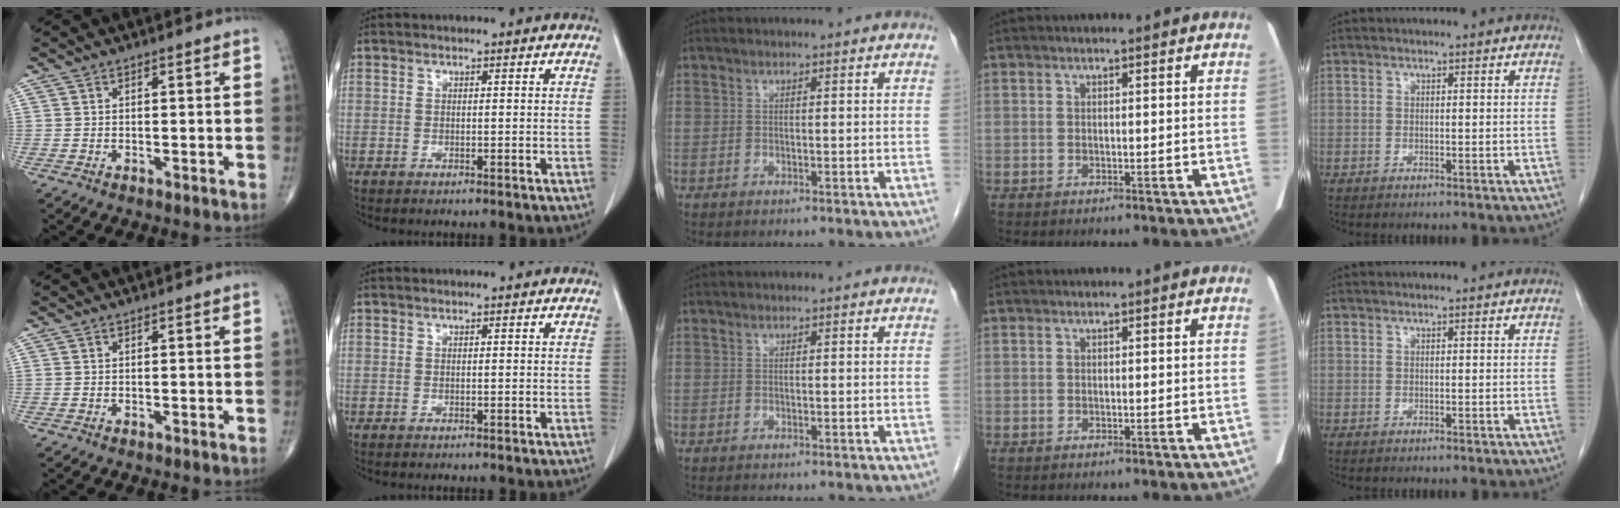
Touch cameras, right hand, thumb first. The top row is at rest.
{}